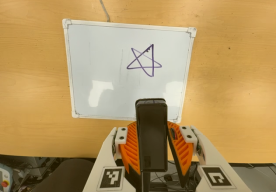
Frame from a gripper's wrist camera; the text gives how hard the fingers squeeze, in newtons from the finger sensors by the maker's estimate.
{"total": 6.5, "left": 5.4, "right": 7.7}